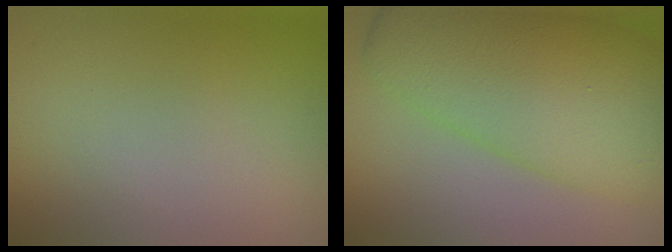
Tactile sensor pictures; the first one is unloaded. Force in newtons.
{"total": 12.3, "press": 12.3, "slide": 0.2}